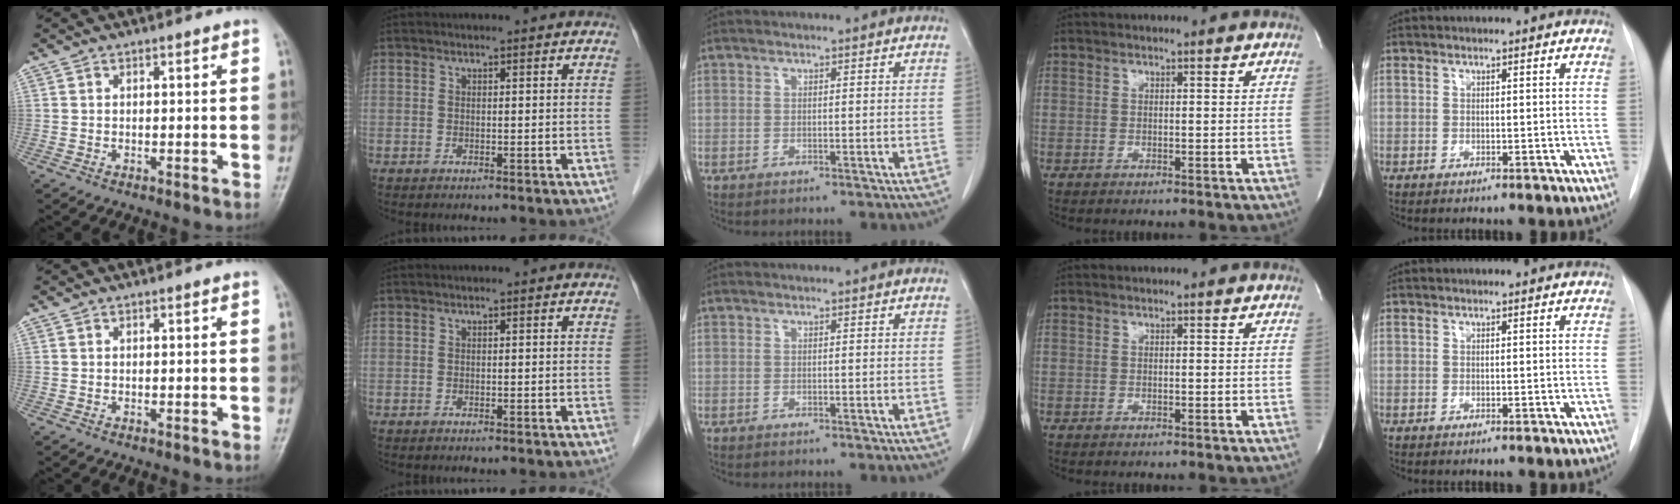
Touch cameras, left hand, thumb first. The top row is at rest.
{}